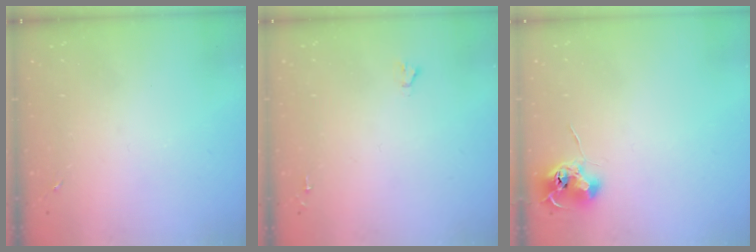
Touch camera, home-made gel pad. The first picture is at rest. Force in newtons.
{"total": 1.6, "press": 1.6, "slide": 0.1}
{"total": 7.8, "press": 7.8, "slide": 0.8}